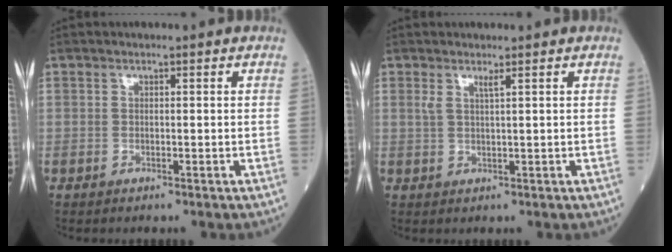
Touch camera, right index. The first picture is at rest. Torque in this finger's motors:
{"motor_torque": [0.15, 0.14, 0.16, 0.05]}